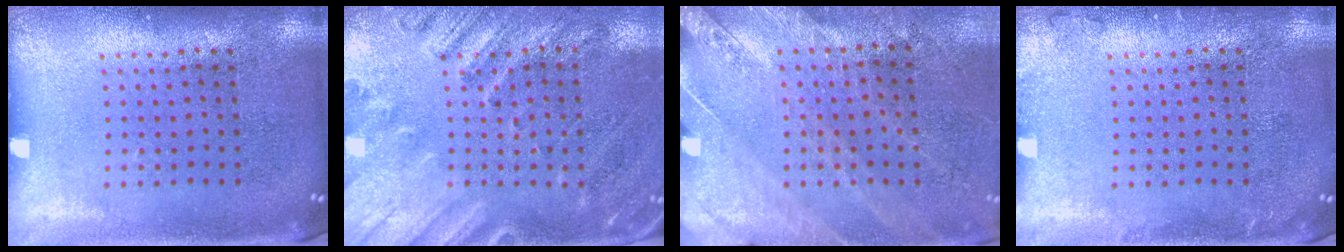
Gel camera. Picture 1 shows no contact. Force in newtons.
{"total": 2.4, "press": 1.9, "slide": 1.5}
{"total": 2.5, "press": 2.3, "slide": 0.8}
{"total": 0.9, "press": 0.8, "slide": 0.2}